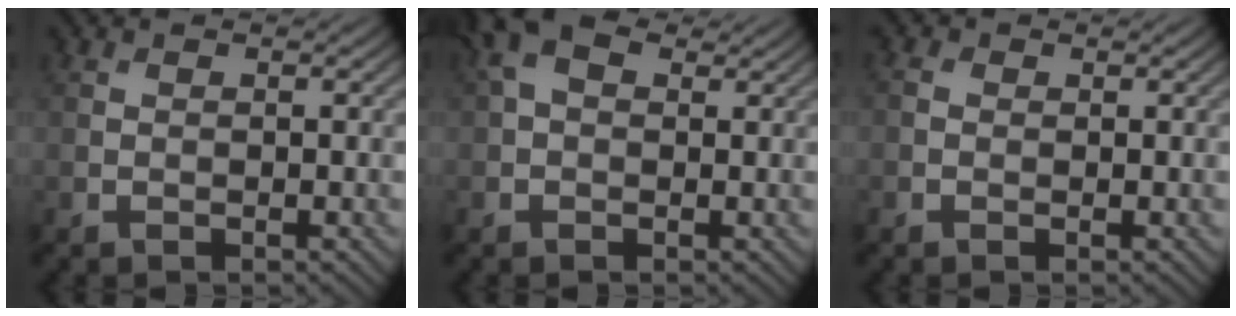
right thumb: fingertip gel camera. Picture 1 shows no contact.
{"total": 5.5, "force": [2.0, 3.4, 3.9], "torque": [-0.083, 0.015, 0.028]}
{"total": 1.0, "force": [0.0, 0.9, 0.5], "torque": [-0.010, 0.000, -0.004]}